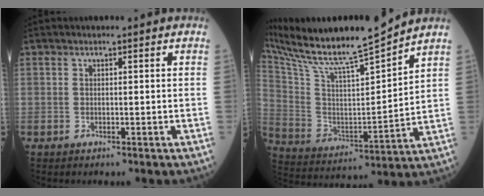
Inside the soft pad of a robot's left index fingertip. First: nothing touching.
{"total": 19.4, "force": [17.6, -0.1, 8.2], "torque": [-0.170, -0.023, 0.313]}